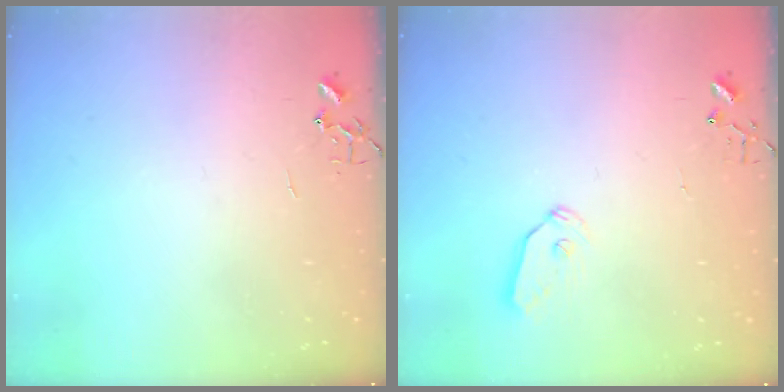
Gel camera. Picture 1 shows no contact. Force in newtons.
{"total": 6.3, "press": 6.3, "slide": 0.1}